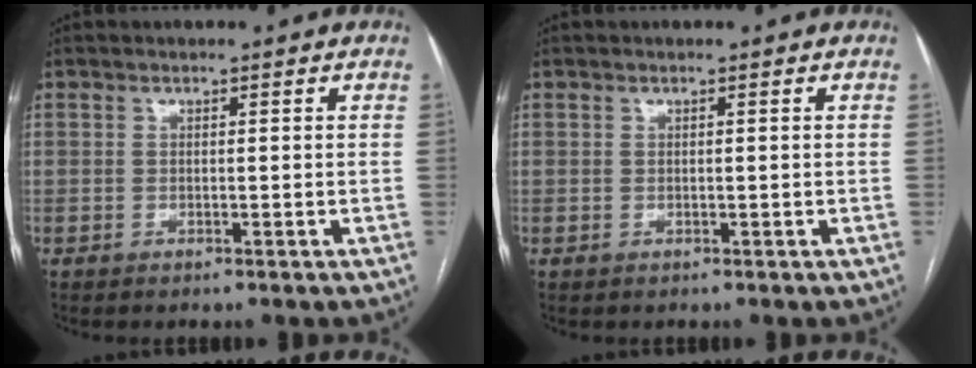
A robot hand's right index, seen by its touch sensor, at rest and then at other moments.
{"total": 0.0}